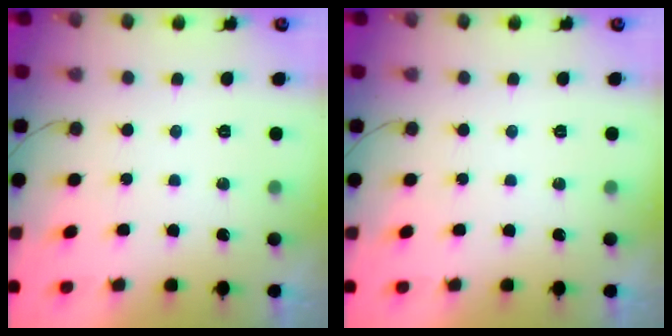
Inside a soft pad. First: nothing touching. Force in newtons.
{"total": 0.0}